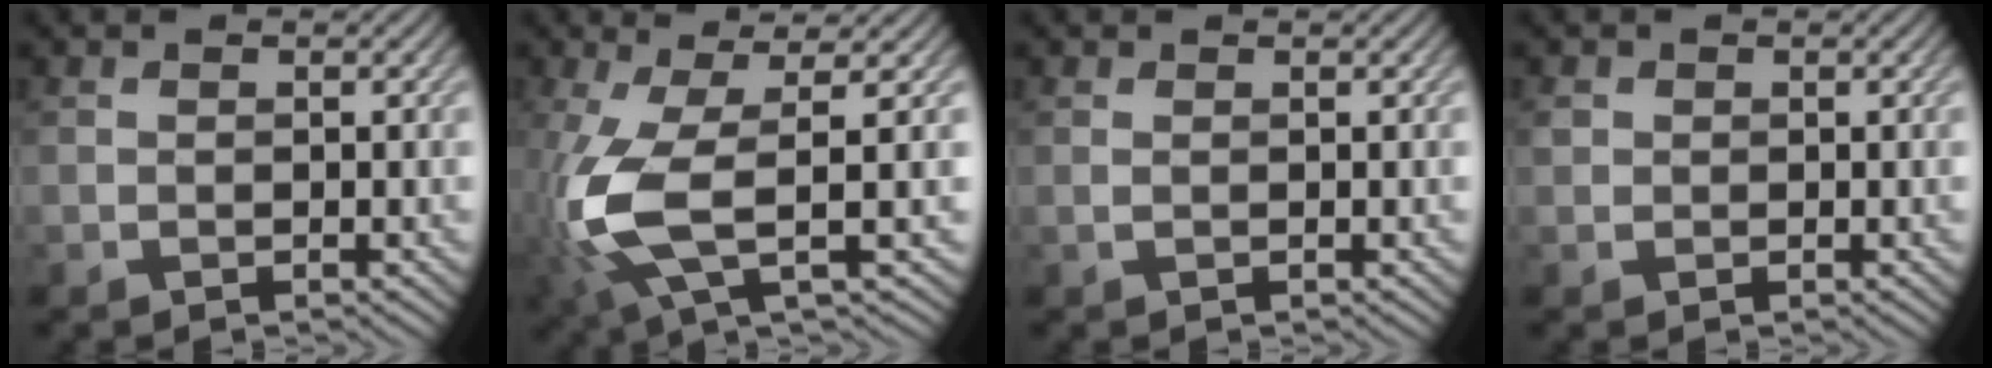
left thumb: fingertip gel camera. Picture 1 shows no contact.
{"total": 9.1, "force": [-0.9, 2.1, 8.8], "torque": [-0.204, 0.003, -0.023]}
{"total": 0.5, "force": [0.3, -0.3, 0.2], "torque": [-0.008, 0.005, 0.007]}
{"total": 0.6, "force": [0.4, 0.5, 0.0], "torque": [-0.001, 0.003, 0.007]}